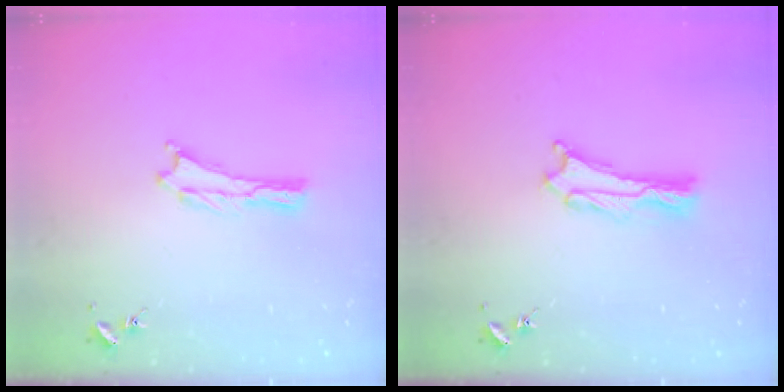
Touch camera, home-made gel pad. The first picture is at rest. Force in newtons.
{"total": 1.2, "press": 1.2, "slide": 0.2}